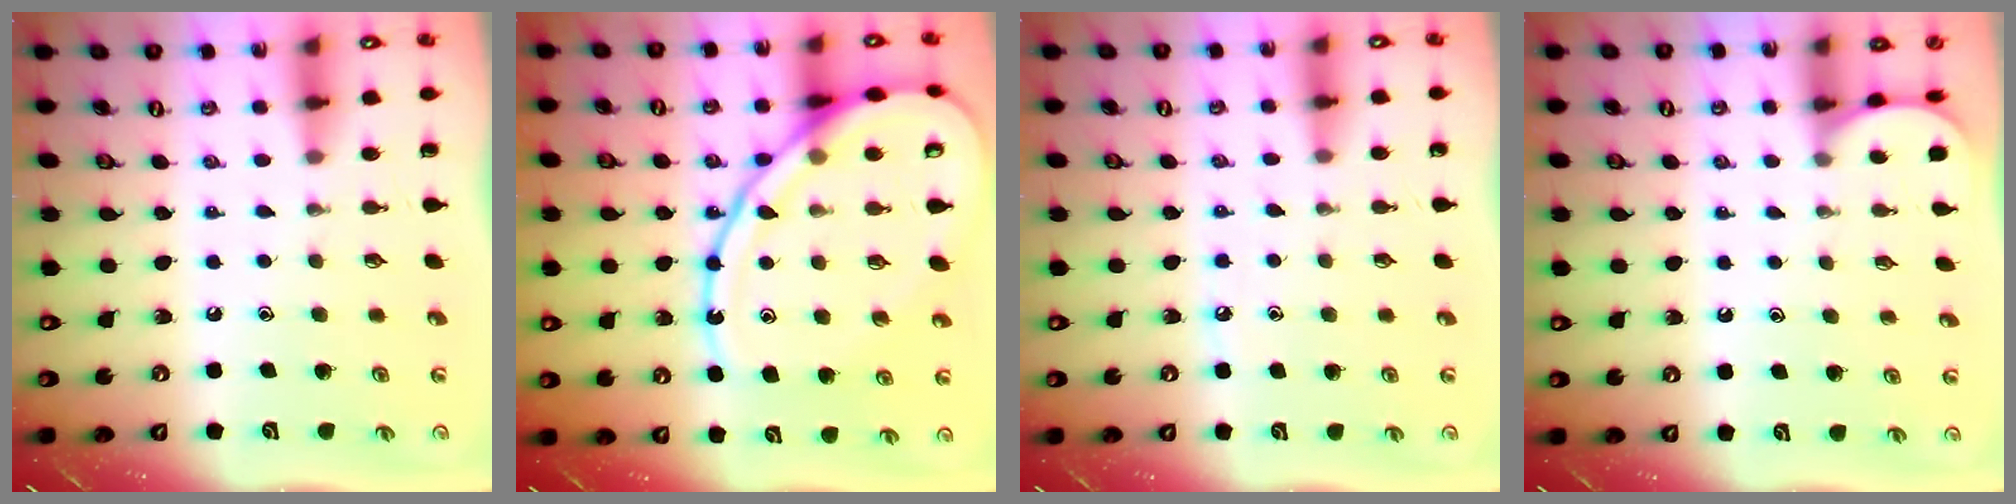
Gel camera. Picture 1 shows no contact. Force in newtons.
{"total": 20.1, "press": 20.0, "slide": 2.2}
{"total": 6.2, "press": 6.2, "slide": 0.7}
{"total": 0.7, "press": 0.7, "slide": 0.1}